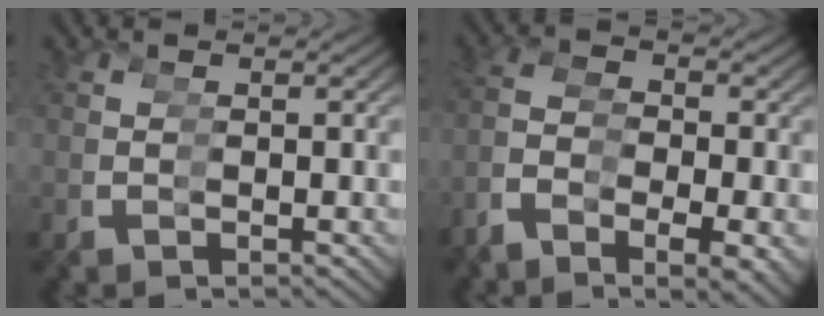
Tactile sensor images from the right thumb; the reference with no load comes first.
{"total": 5.5, "force": [-0.8, 4.2, 3.5], "torque": [-0.083, 0.001, -0.006]}